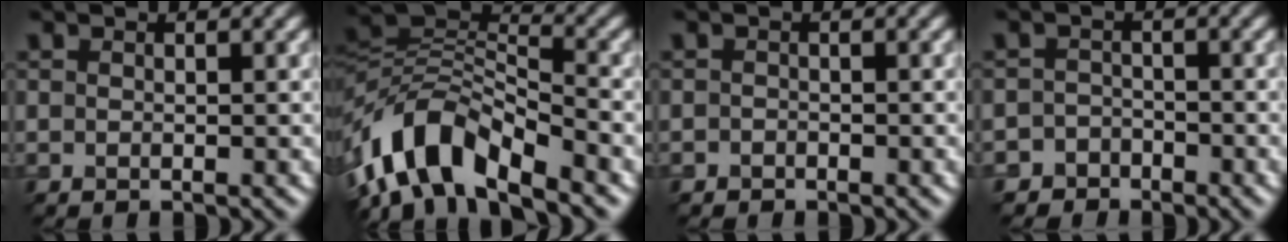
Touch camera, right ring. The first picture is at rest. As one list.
[{"total": 8.7, "force": [-4.9, 3.8, 6.0], "torque": [-0.098, 0.016, -0.102]}, {"total": 0.7, "force": [-0.5, 0.1, -0.5], "torque": [0.007, 0.005, -0.011]}, {"total": 2.5, "force": [-1.9, 1.4, -0.8], "torque": [0.029, 0.011, -0.036]}]